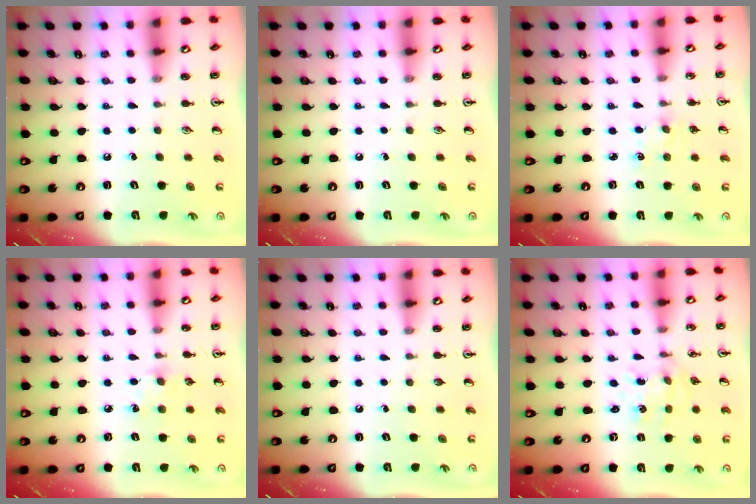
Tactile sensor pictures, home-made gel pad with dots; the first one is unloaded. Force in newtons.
{"total": 0.0}
{"total": 2.9, "press": 2.8, "slide": 0.4}
{"total": 6.9, "press": 6.8, "slide": 0.7}
{"total": 0.0}
{"total": 0.9, "press": 0.9, "slide": 0.1}